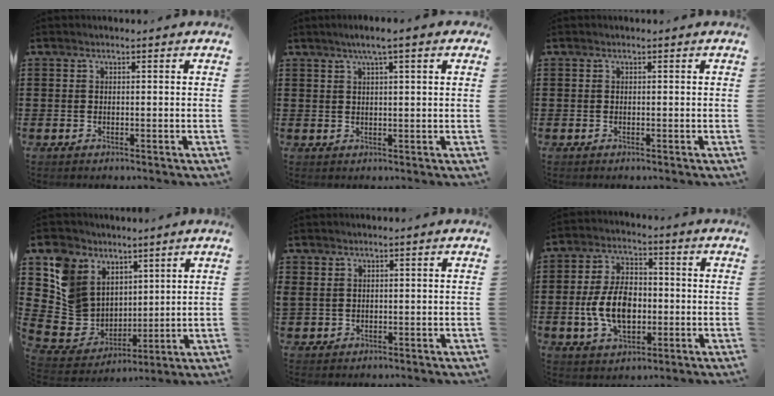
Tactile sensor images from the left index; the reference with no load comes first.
{"total": 3.2, "force": [1.8, -0.1, 2.6], "torque": [-0.055, 0.002, 0.031]}
{"total": 0.0}
{"total": 9.7, "force": [3.6, 8.8, 2.1], "torque": [-0.097, -0.016, 0.079]}
{"total": 1.2, "force": [0.8, 0.8, 0.4], "torque": [-0.011, 0.004, 0.015]}
{"total": 9.8, "force": [-1.2, 5.9, 7.7], "torque": [-0.171, 0.008, -0.026]}